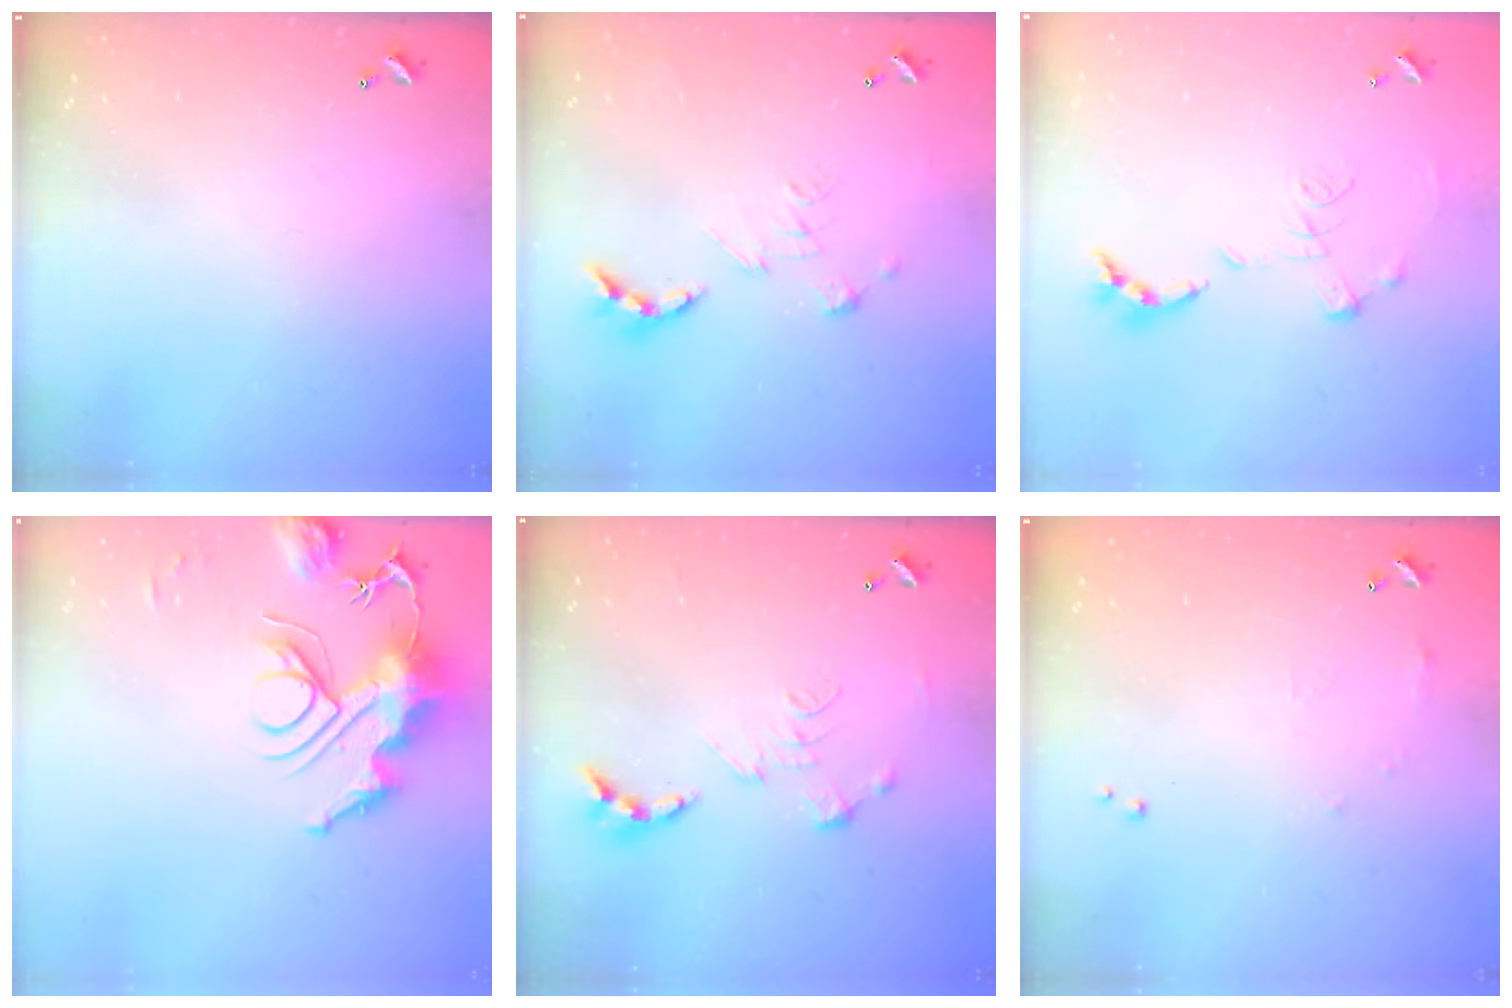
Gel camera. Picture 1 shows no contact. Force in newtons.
{"total": 2.7, "press": 2.2, "slide": 1.5}
{"total": 1.1, "press": 1.0, "slide": 0.4}
{"total": 13.8, "press": 13.7, "slide": 0.8}
{"total": 0.0}
{"total": 5.4, "press": 5.3, "slide": 0.6}